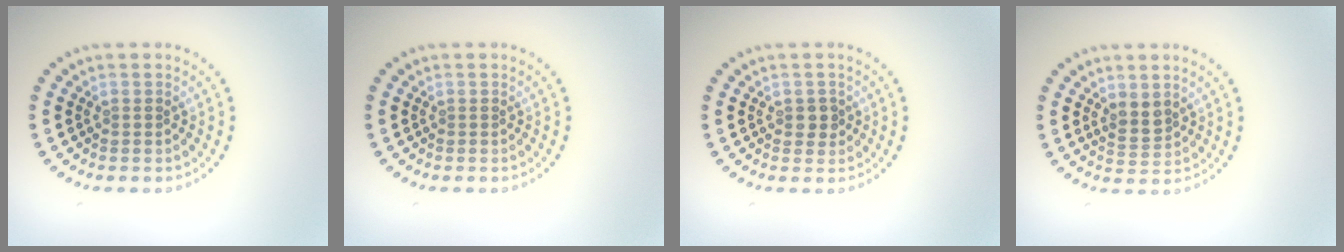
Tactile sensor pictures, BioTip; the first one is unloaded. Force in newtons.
{"total": 0.0}
{"total": 1.4, "press": 1.4, "slide": 0.1}
{"total": 1.9, "press": 1.6, "slide": 1.0}